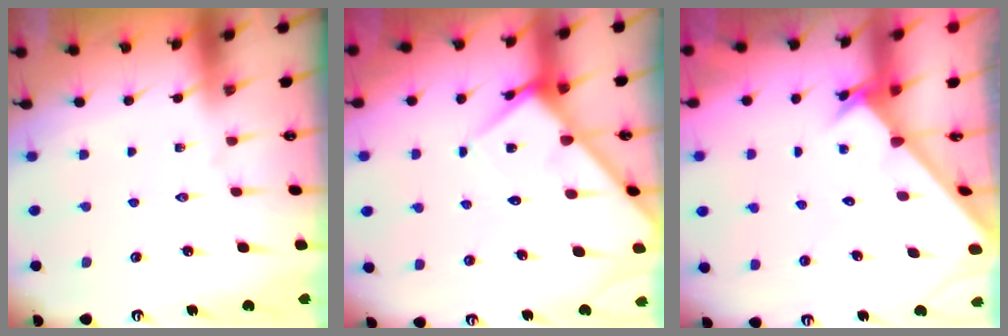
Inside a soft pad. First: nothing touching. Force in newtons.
{"total": 9.6, "press": 9.6, "slide": 0.7}
{"total": 2.4, "press": 2.4, "slide": 0.2}